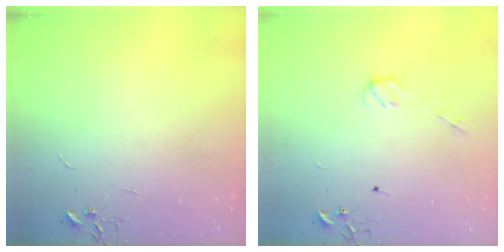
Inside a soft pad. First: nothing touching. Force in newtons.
{"total": 4.3, "press": 4.2, "slide": 0.7}